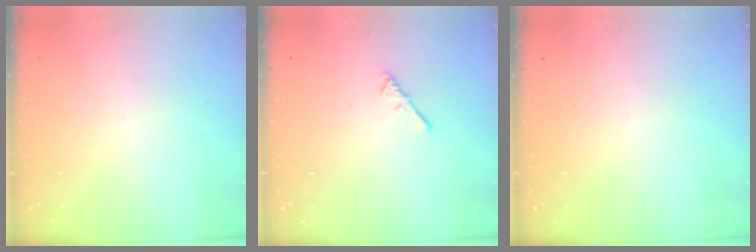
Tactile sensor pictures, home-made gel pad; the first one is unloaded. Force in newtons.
{"total": 2.2, "press": 2.1, "slide": 0.5}
{"total": 0.0}